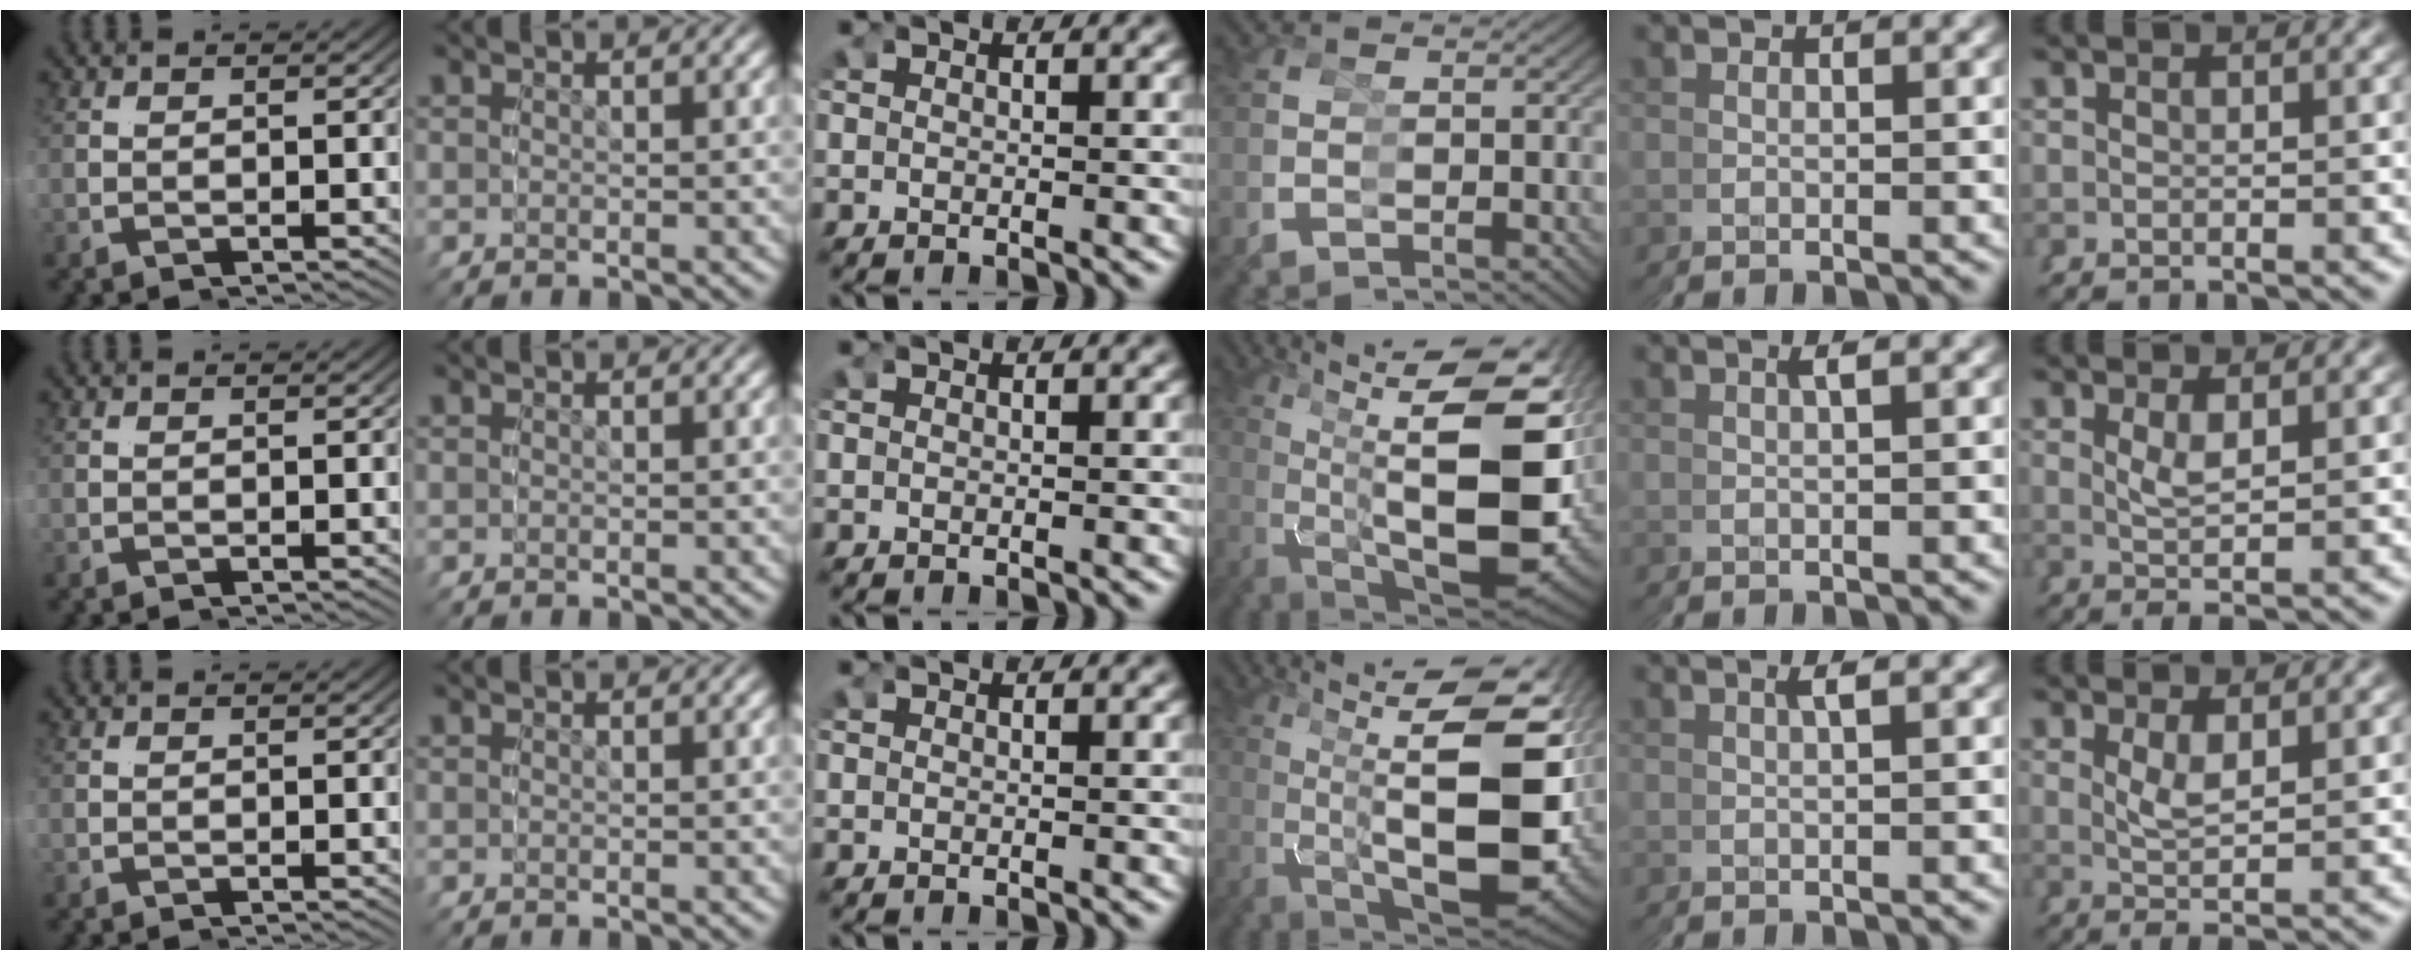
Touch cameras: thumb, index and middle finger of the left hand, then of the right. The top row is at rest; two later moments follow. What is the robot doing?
{"motion": "grasp_and_lifting", "object": "cubes"}